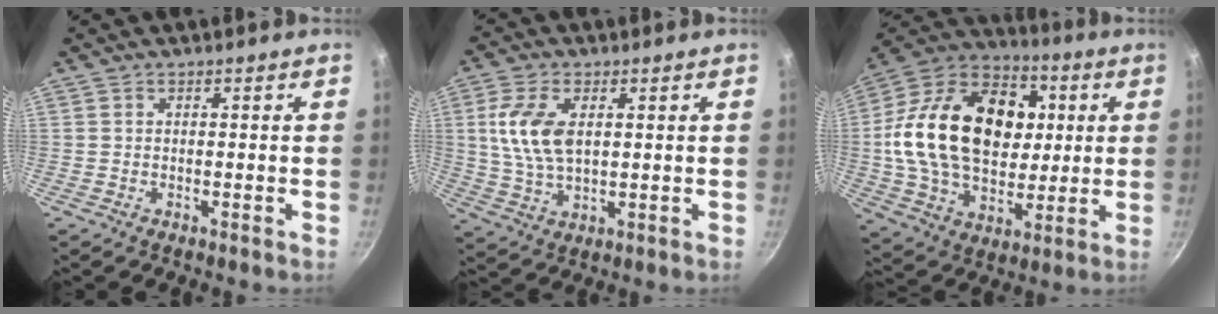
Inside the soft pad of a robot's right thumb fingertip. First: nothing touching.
{"total": 10.1, "force": [2.1, 5.6, 8.2], "torque": [-0.161, -0.006, 0.041]}
{"total": 28.6, "force": [3.6, 19.8, 20.3], "torque": [-0.328, 0.019, 0.055]}